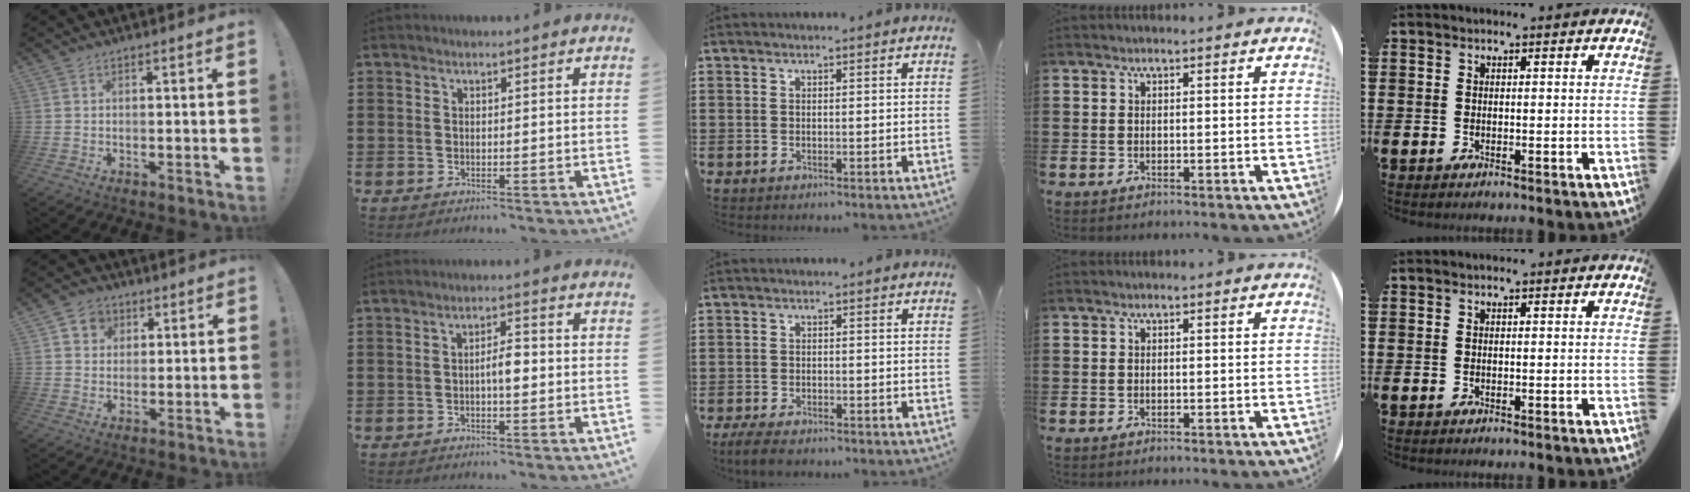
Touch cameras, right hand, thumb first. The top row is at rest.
{"thumb": {"total": 5.7, "force": [2.3, 5.0, 1.4], "torque": [-0.014, -0.010, 0.043]}, "index": {"total": 3.4, "force": [-0.5, 1.1, 3.1], "torque": [-0.057, 0.007, -0.011]}, "middle": {"total": 2.4, "force": [-2.2, 0.5, 1.0], "torque": [-0.025, 0.000, -0.046]}}